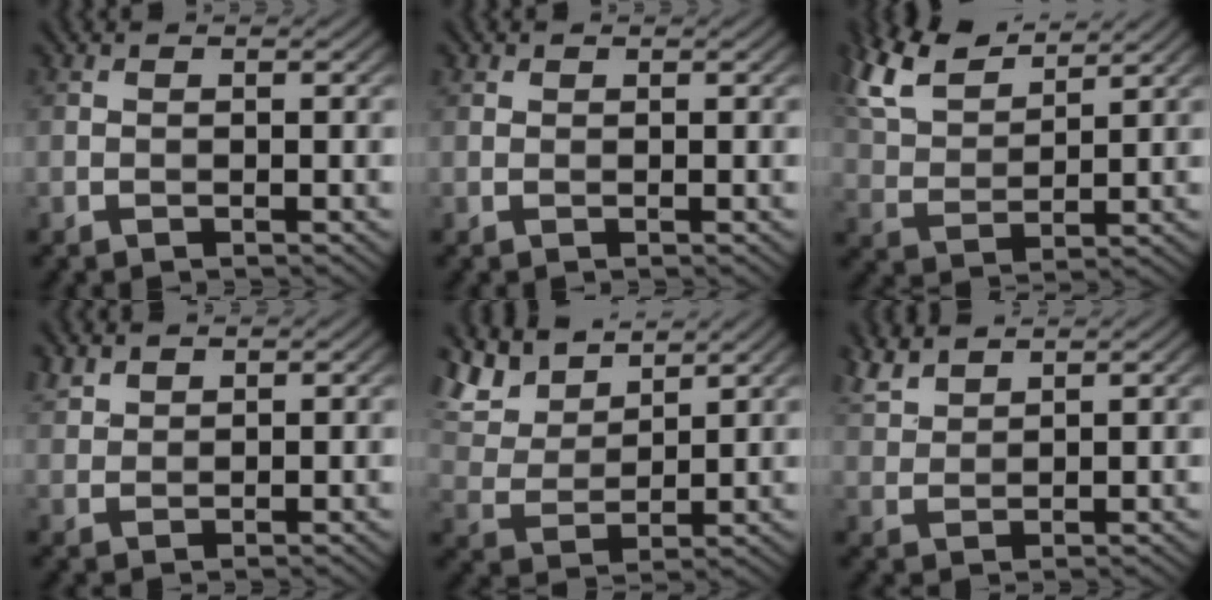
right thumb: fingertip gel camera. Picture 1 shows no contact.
{"total": 0.6, "force": [0.5, 0.4, 0.1], "torque": [0.000, 0.000, 0.010]}
{"total": 9.6, "force": [7.1, 3.4, 5.5], "torque": [-0.151, 0.023, 0.149]}
{"total": 2.6, "force": [2.1, 1.3, 0.9], "torque": [-0.024, 0.004, 0.050]}
{"total": 9.3, "force": [7.1, 3.7, 4.8], "torque": [-0.135, 0.019, 0.125]}
{"total": 4.4, "force": [3.8, 1.2, 1.9], "torque": [-0.058, 0.011, 0.086]}